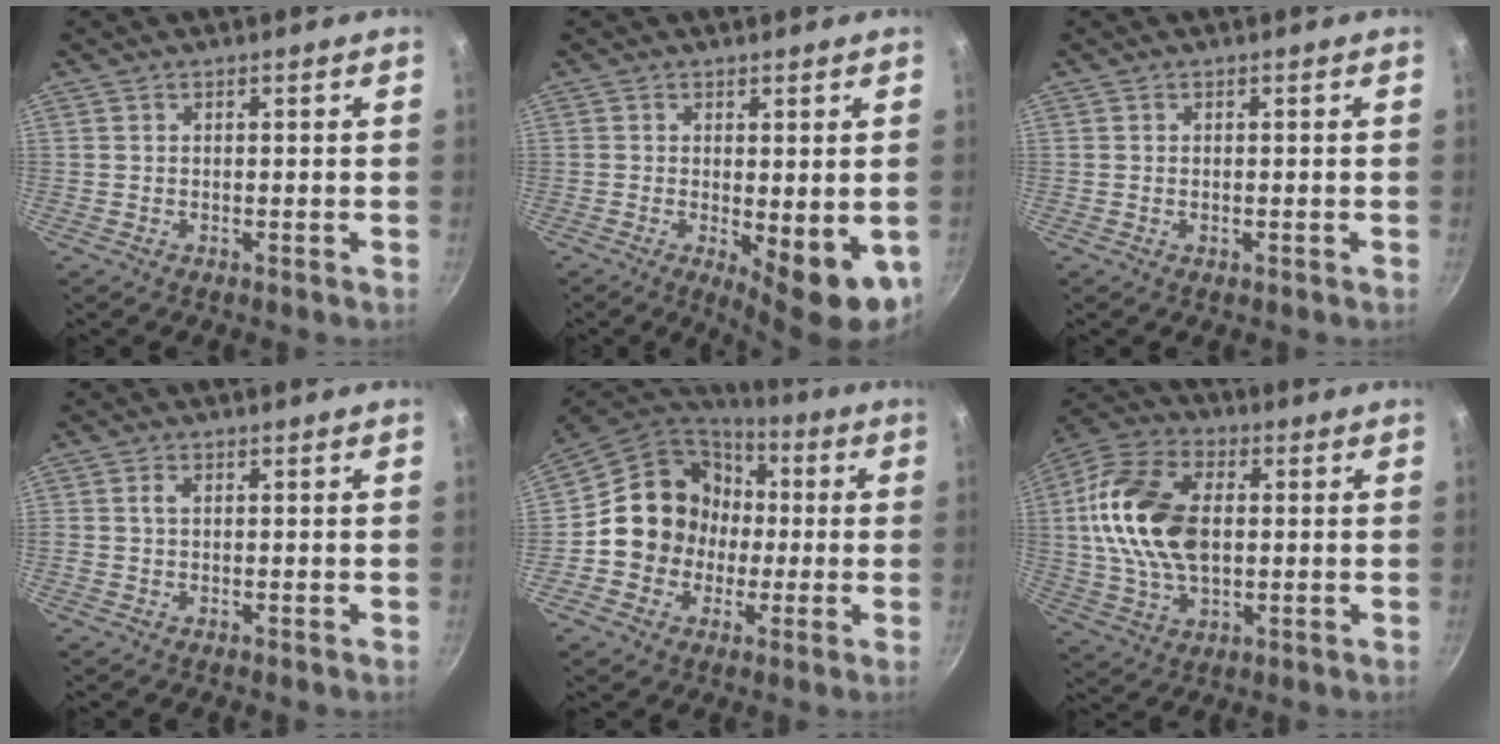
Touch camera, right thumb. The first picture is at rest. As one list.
[{"total": 9.4, "force": [-1.6, 3.4, 8.6], "torque": [-0.100, -0.008, -0.010]}, {"total": 0.6, "force": [-0.2, 0.3, 0.5], "torque": [-0.008, 0.002, -0.003]}, {"total": 1.4, "force": [0.2, 0.9, 1.0], "torque": [-0.017, 0.004, 0.002]}, {"total": 15.6, "force": [-0.5, 14.3, 6.2], "torque": [-0.071, 0.036, -0.014]}, {"total": 18.3, "force": [1.5, 11.5, 14.2], "torque": [-0.256, 0.015, 0.017]}]